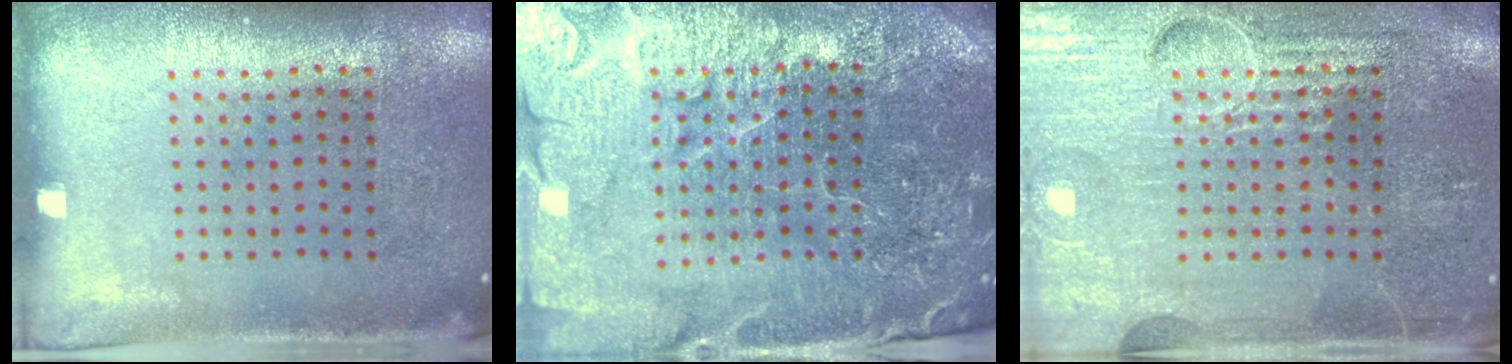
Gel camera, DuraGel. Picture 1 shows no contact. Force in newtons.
{"total": 5.7, "press": 5.2, "slide": 2.4}
{"total": 3.9, "press": 3.9, "slide": 0.4}